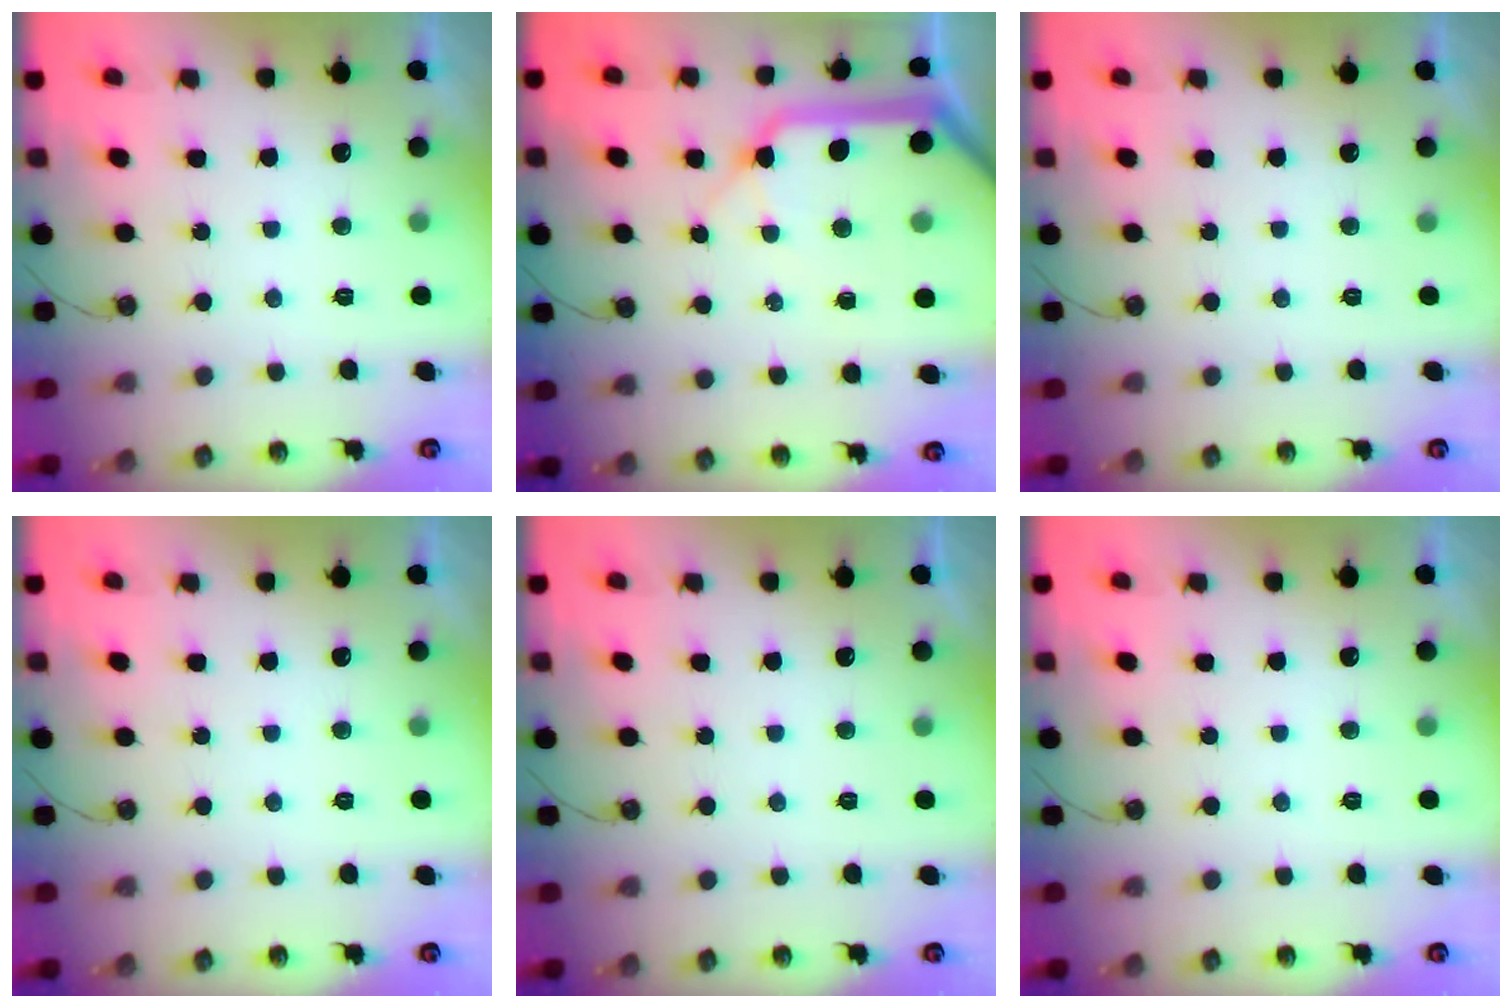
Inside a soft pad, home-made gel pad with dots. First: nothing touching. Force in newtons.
{"total": 19.0, "press": 18.7, "slide": 3.5}
{"total": 0.0}
{"total": 0.0}
{"total": 0.0}
{"total": 0.0}